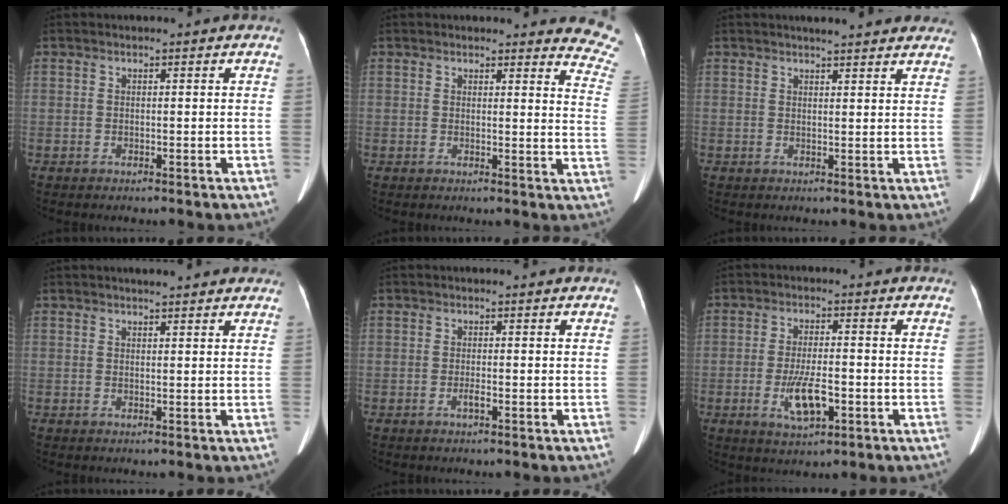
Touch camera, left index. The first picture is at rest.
{"total": 9.3, "force": [9.2, 0.9, 0.8], "torque": [0.029, -0.088, 0.055]}
{"total": 10.7, "force": [9.6, 1.8, 4.4], "torque": [-0.039, 0.012, 0.098]}
{"total": 6.1, "force": [5.3, 1.0, 2.7], "torque": [-0.031, 0.019, 0.058]}
{"total": 0.9, "force": [-0.5, 0.0, 0.7], "torque": [-0.016, -0.001, -0.009]}
{"total": 6.2, "force": [-2.1, 2.0, 5.5], "torque": [-0.106, -0.007, -0.034]}